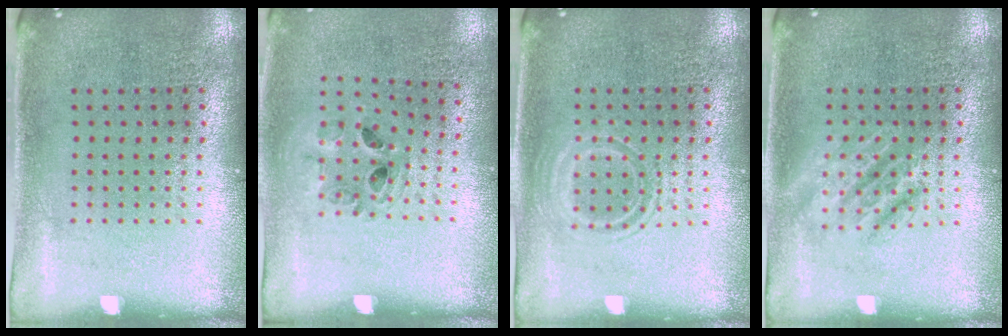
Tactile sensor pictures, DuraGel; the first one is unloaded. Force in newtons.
{"total": 0.9, "press": 0.8, "slide": 0.3}
{"total": 1.0, "press": 0.9, "slide": 0.3}
{"total": 2.1, "press": 2.1, "slide": 0.2}